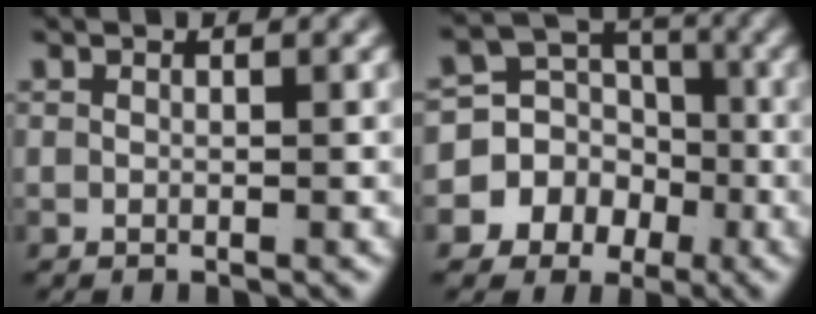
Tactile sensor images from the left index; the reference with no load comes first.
{"total": 12.9, "force": [-2.8, 11.5, 5.0], "torque": [-0.121, -0.047, -0.046]}